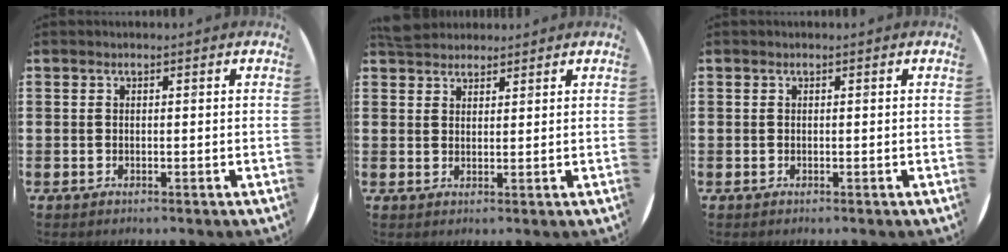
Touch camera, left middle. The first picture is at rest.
{"total": 3.4, "force": [3.2, 1.0, 0.3], "torque": [-0.004, -0.003, 0.060]}
{"total": 0.0}